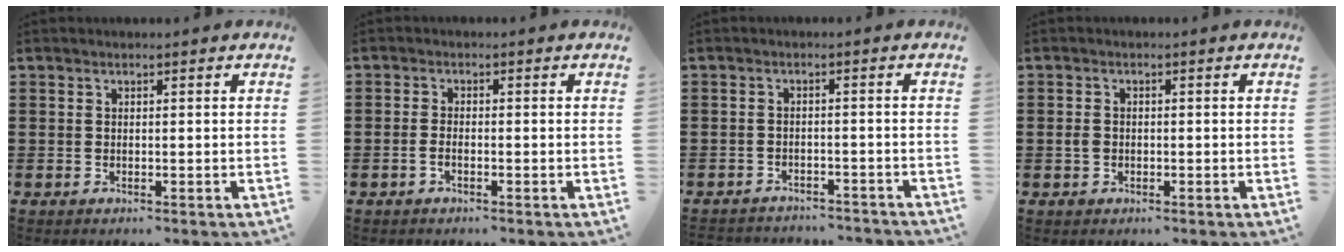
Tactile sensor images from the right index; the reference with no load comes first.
{"total": 1.3, "force": [-0.8, 0.1, 1.1], "torque": [-0.023, -0.006, -0.012]}
{"total": 2.5, "force": [-2.5, 0.2, 0.0], "torque": [-0.007, -0.002, -0.053]}
{"total": 1.7, "force": [-0.4, 1.3, 1.0], "torque": [-0.030, -0.002, -0.010]}